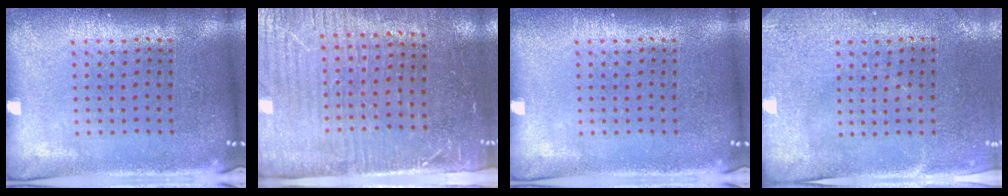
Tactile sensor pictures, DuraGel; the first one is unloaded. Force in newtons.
{"total": 3.5, "press": 3.2, "slide": 1.5}
{"total": 0.0}
{"total": 3.0, "press": 2.3, "slide": 1.9}